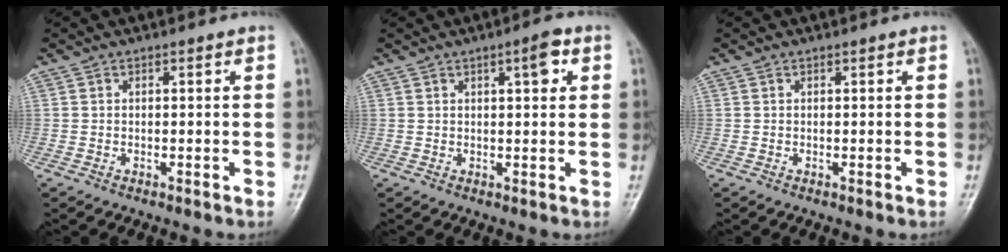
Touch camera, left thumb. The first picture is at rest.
{"total": 3.8, "force": [1.6, 1.1, 3.2], "torque": [-0.039, -0.002, 0.022]}
{"total": 0.0}